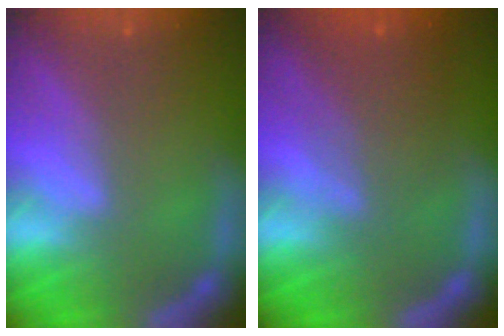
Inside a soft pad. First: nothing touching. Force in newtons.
{"total": 5.0}